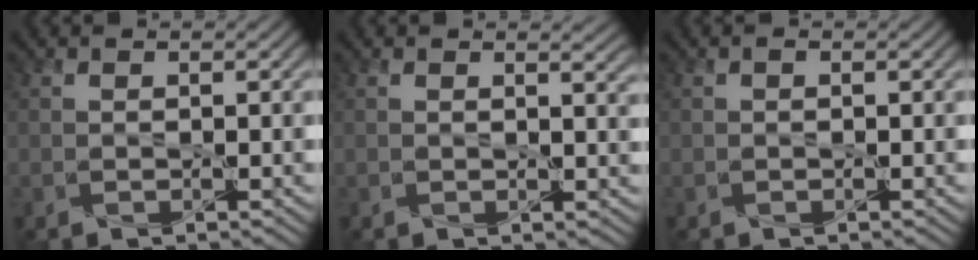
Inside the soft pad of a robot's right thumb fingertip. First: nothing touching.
{"total": 1.3, "force": [1.0, 0.2, 0.9], "torque": [-0.015, -0.003, 0.018]}
{"total": 0.6, "force": [-0.1, 0.3, 0.5], "torque": [-0.005, 0.001, -0.003]}